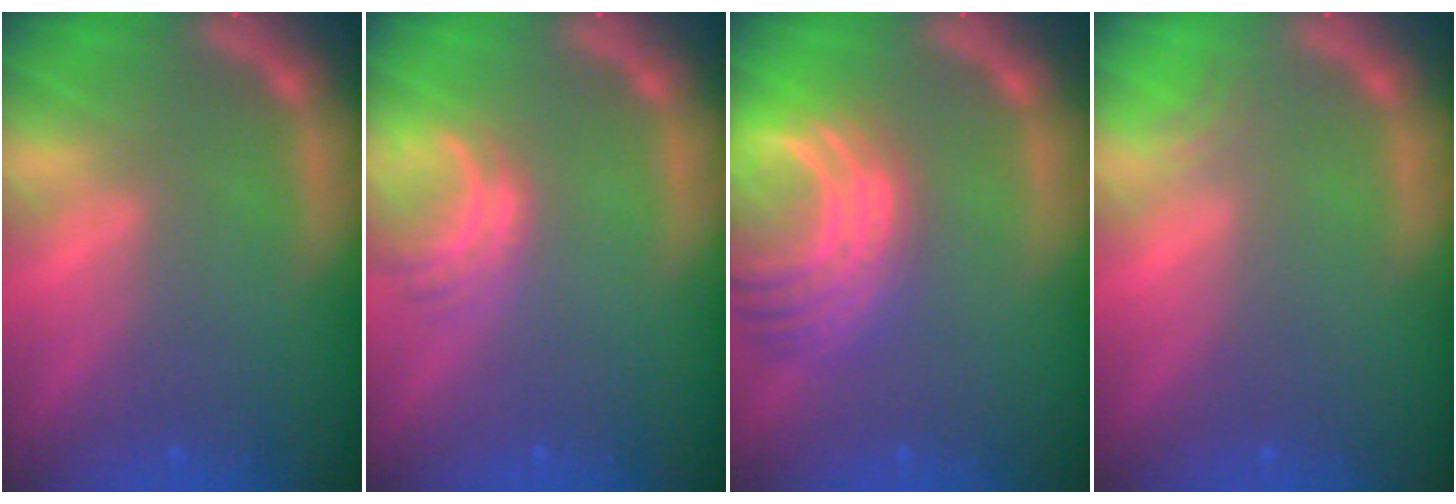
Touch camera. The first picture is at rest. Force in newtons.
{"total": 3.0}
{"total": 10.0}
{"total": 0.9}